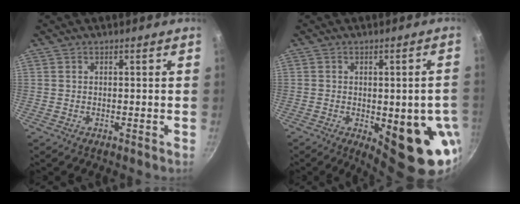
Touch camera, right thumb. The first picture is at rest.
{"total": 15.4, "force": [-3.8, 6.0, 13.7], "torque": [-0.127, -0.005, -0.037]}